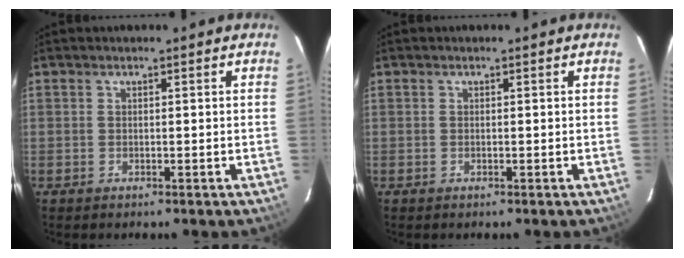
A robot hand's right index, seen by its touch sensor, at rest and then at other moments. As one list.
[{"total": 0.0}]